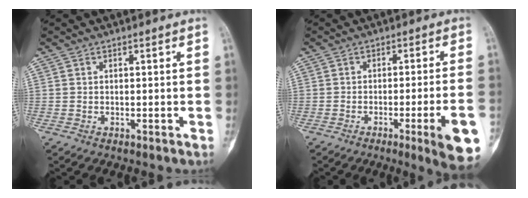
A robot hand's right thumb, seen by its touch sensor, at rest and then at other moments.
{"total": 14.9, "force": [-5.8, 1.1, 13.7], "torque": [-0.156, 0.005, -0.074]}